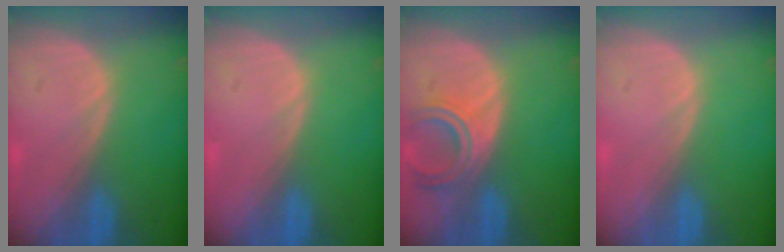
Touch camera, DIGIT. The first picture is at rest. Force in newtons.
{"total": 0.0}
{"total": 5.6, "press": 5.1, "slide": 2.2}
{"total": 0.0}